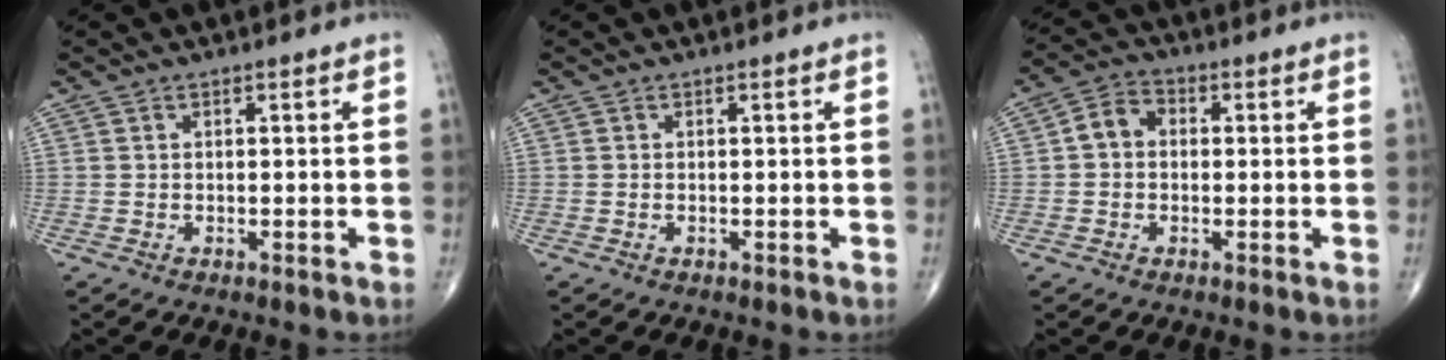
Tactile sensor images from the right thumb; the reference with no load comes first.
{"total": 0.0}
{"total": 5.1, "force": [0.1, 4.1, 3.1], "torque": [-0.044, 0.019, -0.009]}